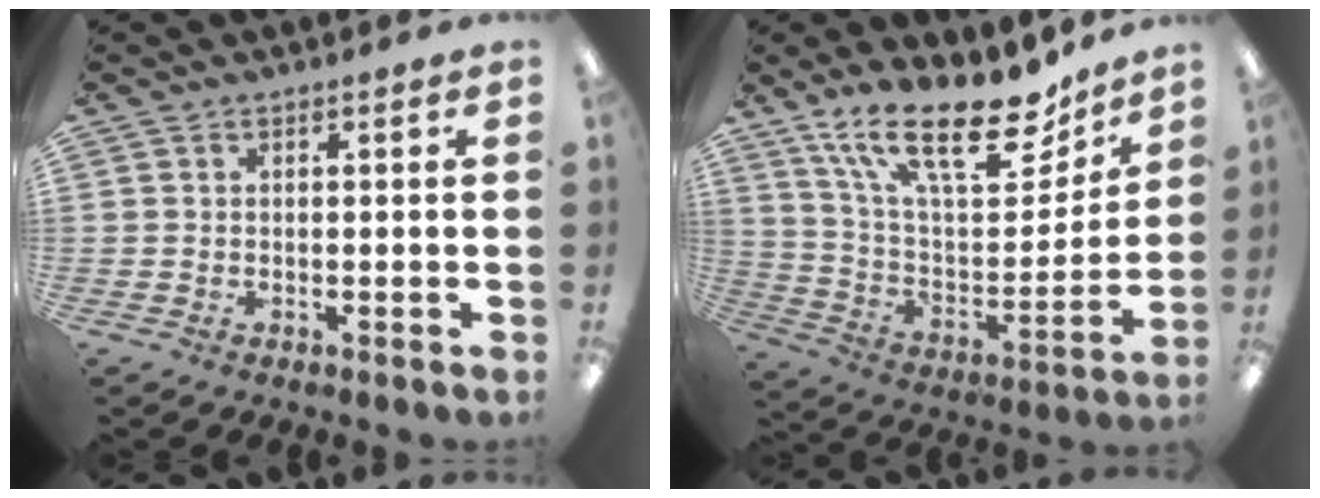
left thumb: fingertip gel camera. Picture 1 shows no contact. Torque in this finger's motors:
{"motor_torque": [0.39, 0.14, 1.57, -1.20, 0.32]}